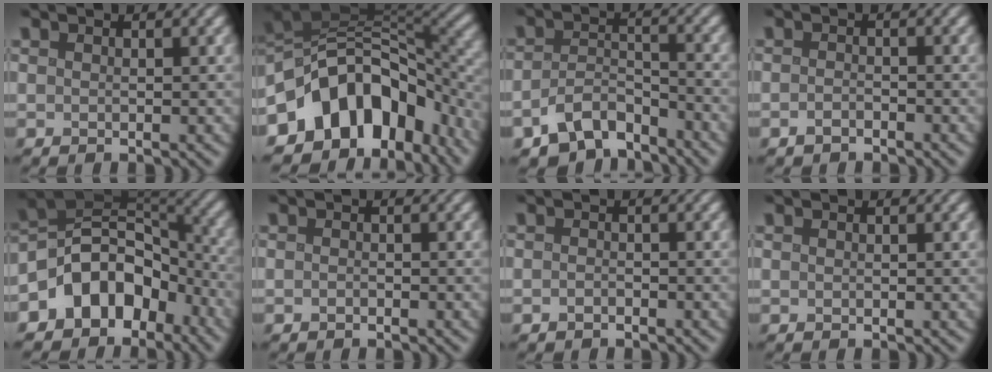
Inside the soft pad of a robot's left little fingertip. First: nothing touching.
{"total": 11.4, "force": [-6.0, 7.7, 5.8], "torque": [-0.091, 0.015, -0.122]}
{"total": 5.5, "force": [-4.5, 2.4, 2.0], "torque": [-0.033, -0.009, -0.086]}
{"total": 1.2, "force": [-1.1, 0.3, 0.2], "torque": [-0.004, -0.002, -0.024]}
{"total": 8.1, "force": [-4.5, 5.7, 3.5], "torque": [-0.037, 0.016, -0.103]}
{"total": 0.6, "force": [-0.6, 0.1, 0.0], "torque": [0.002, -0.002, -0.011]}
{"total": 0.9, "force": [-0.9, 0.2, 0.1], "torque": [-0.002, -0.002, -0.018]}
{"total": 0.0}